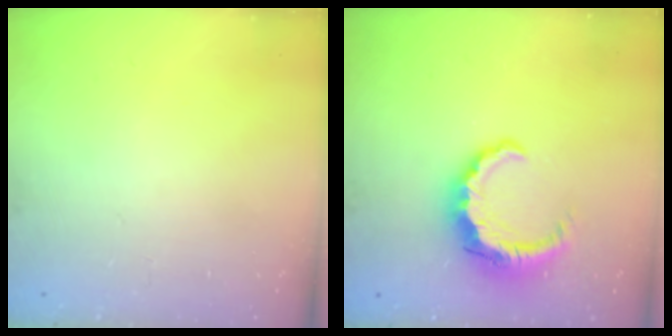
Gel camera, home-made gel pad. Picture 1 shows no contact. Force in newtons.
{"total": 8.7, "press": 8.6, "slide": 1.4}